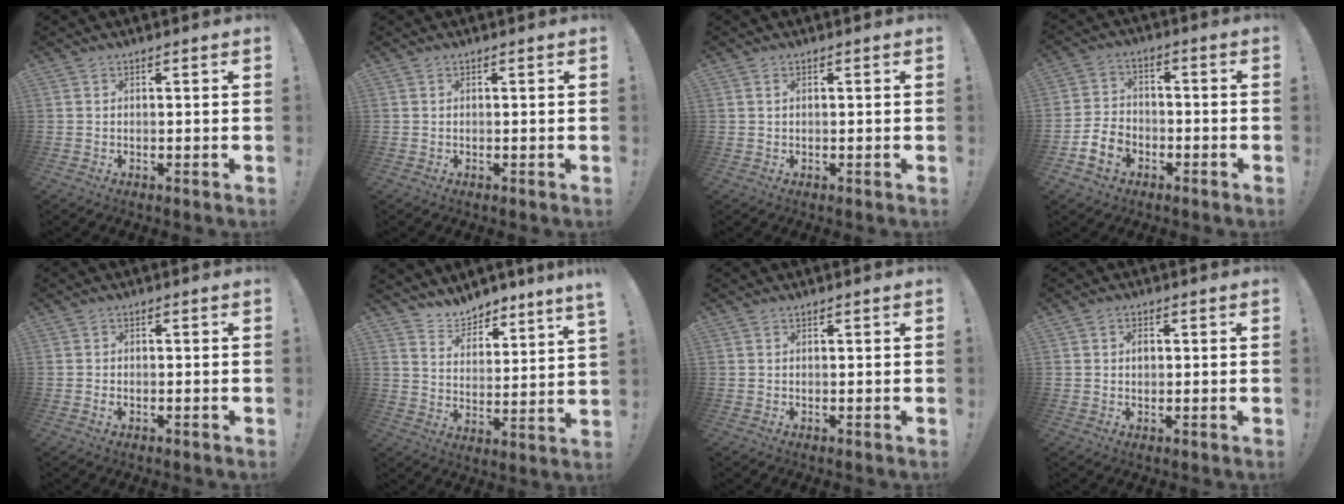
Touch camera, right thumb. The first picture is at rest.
{"total": 0.0}
{"total": 0.6, "force": [0.3, 0.3, 0.5], "torque": [-0.018, 0.005, 0.007]}
{"total": 8.5, "force": [-4.6, 6.0, 3.8], "torque": [-0.081, 0.025, -0.083]}
{"total": 1.3, "force": [-0.8, 0.7, 0.8], "torque": [-0.015, 0.005, -0.014]}
{"total": 7.3, "force": [7.3, 0.9, 0.5], "torque": [-0.025, -0.061, 0.137]}
{"total": 0.0}
{"total": 1.8, "force": [0.5, 1.4, 0.9], "torque": [-0.003, 0.001, 0.003]}